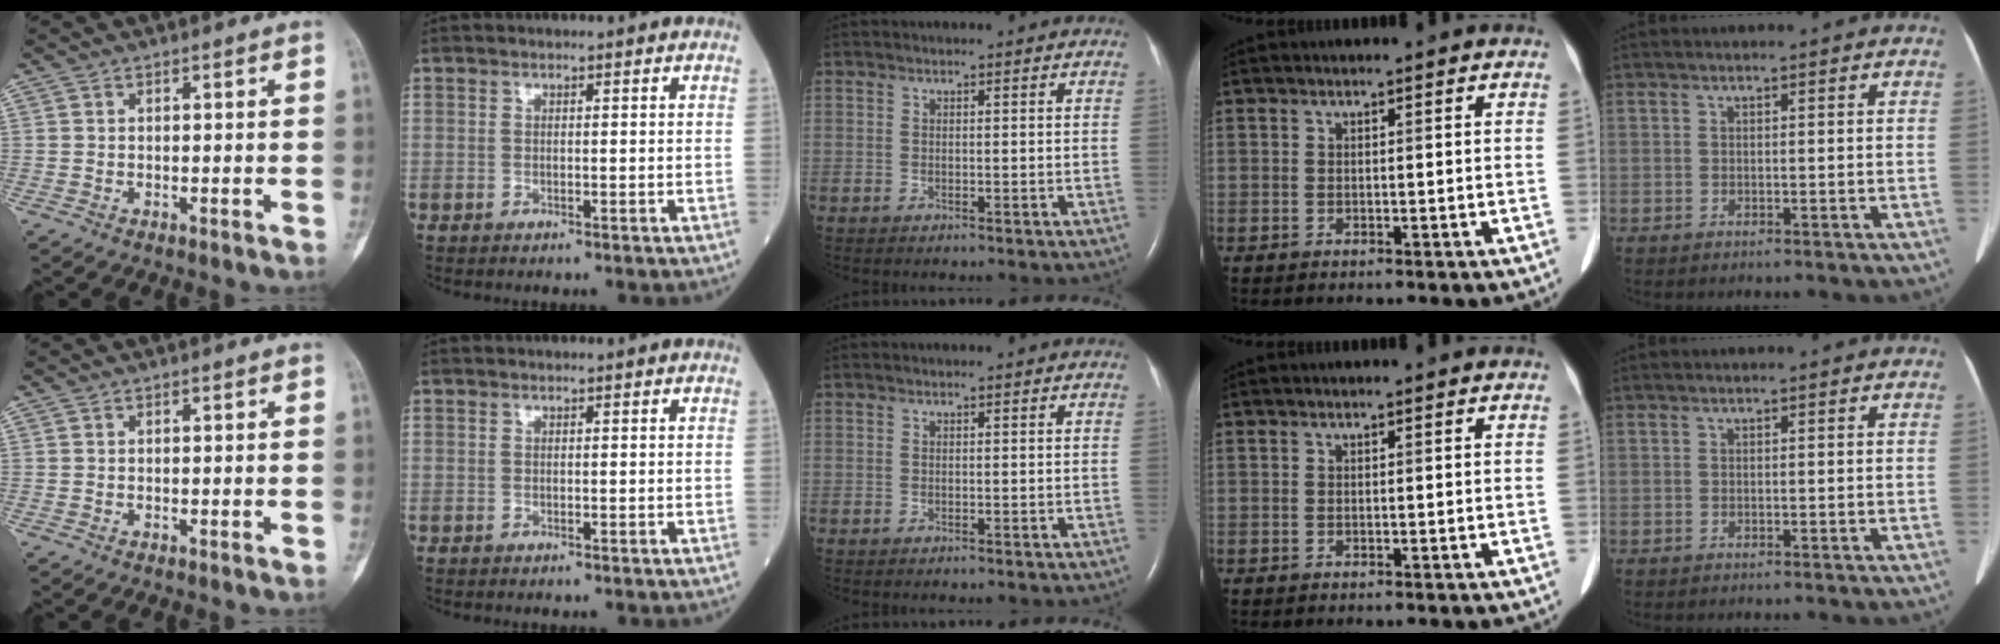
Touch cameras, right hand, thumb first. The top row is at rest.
{}